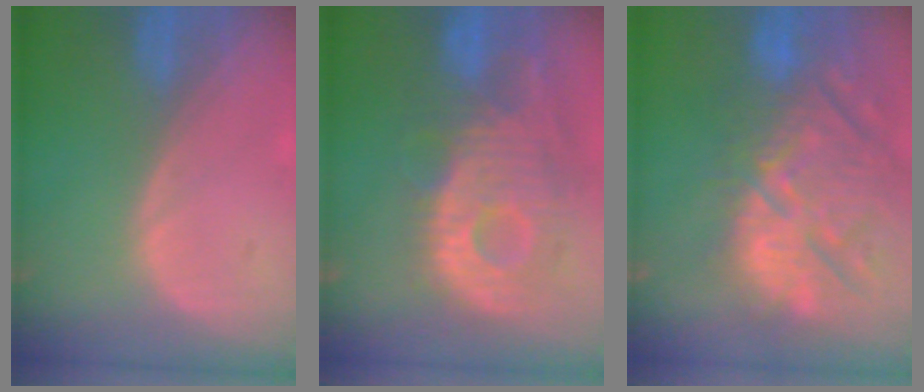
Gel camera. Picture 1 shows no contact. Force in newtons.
{"total": 12.2, "press": 10.9, "slide": 5.6}
{"total": 14.9, "press": 12.8, "slide": 7.7}